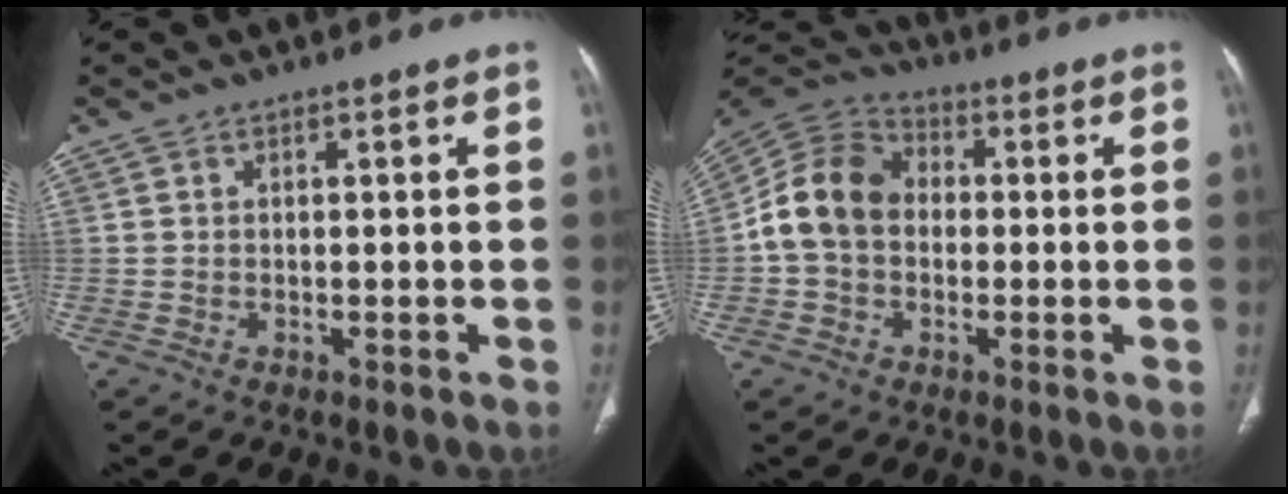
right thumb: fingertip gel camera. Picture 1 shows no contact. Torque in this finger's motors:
{"motor_torque": [0.43, 0.85, 0.95, -0.93, 0.10]}